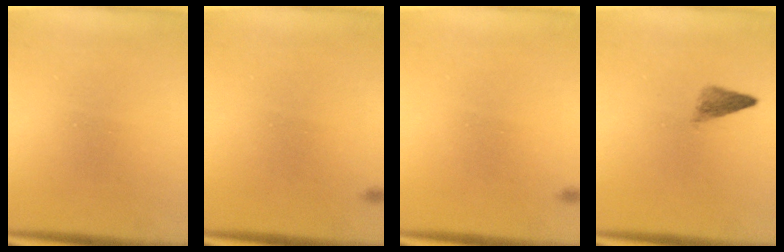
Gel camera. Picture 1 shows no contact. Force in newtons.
{"total": 0.6}
{"total": 0.6}
{"total": 2.1}